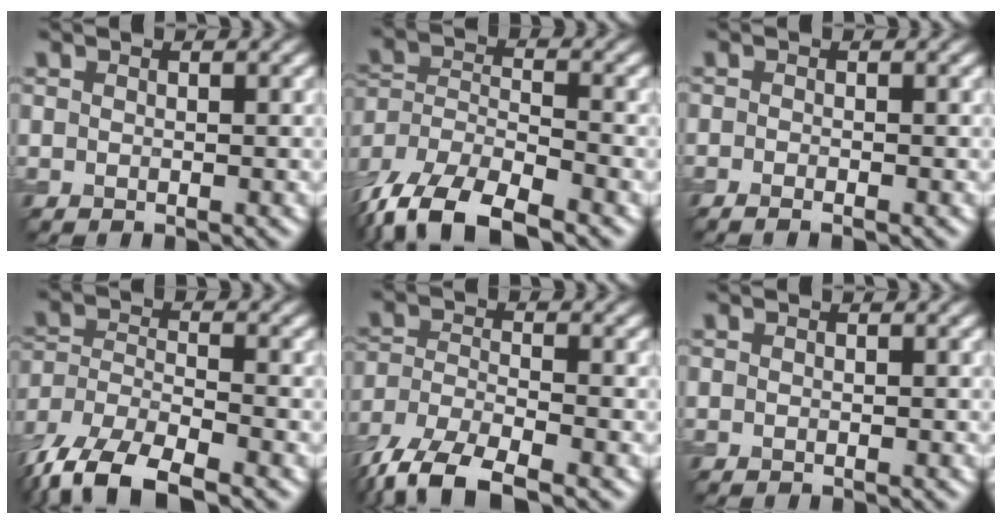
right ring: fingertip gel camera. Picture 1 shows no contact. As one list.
[{"total": 10.9, "force": [-8.2, 4.0, 5.9], "torque": [-0.114, -0.021, -0.149]}, {"total": 1.1, "force": [-0.7, 0.3, 0.9], "torque": [-0.013, -0.006, -0.013]}, {"total": 9.6, "force": [-7.0, 3.3, 5.6], "torque": [-0.116, -0.014, -0.136]}, {"total": 7.8, "force": [-5.8, 2.3, 4.7], "torque": [-0.090, -0.013, -0.119]}, {"total": 0.0}]